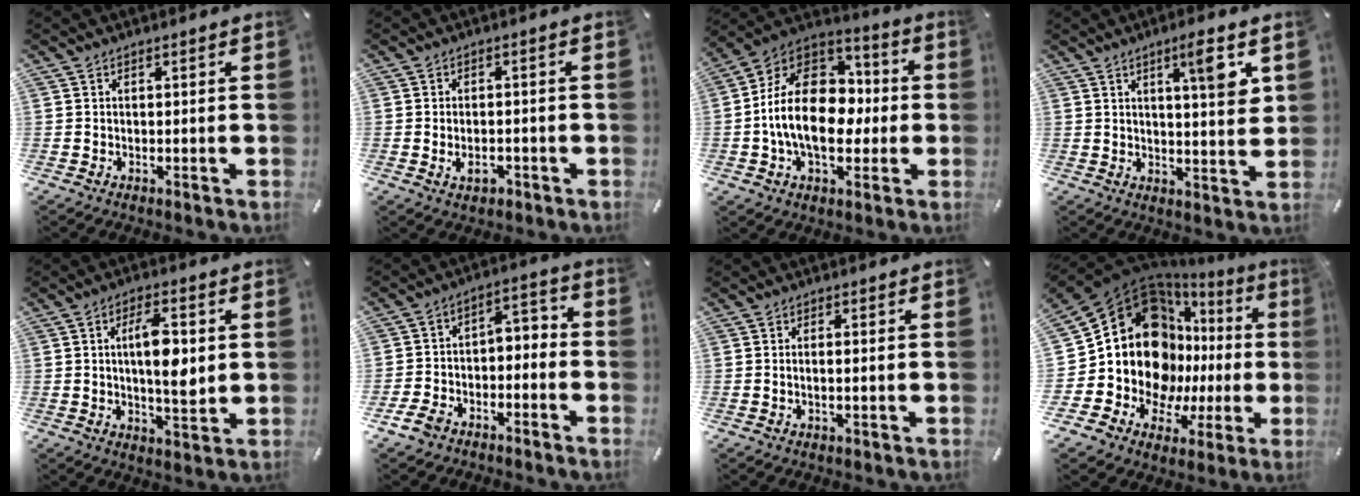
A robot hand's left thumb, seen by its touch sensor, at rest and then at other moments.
{"total": 3.6, "force": [-1.2, 2.4, 2.5], "torque": [-0.042, 0.000, -0.022]}
{"total": 20.4, "force": [-2.3, 14.2, 14.5], "torque": [-0.270, 0.014, -0.038]}
{"total": 8.2, "force": [3.8, 1.2, 7.2], "torque": [-0.098, -0.019, 0.051]}
{"total": 9.6, "force": [1.4, 3.6, 8.8], "torque": [-0.157, -0.009, 0.018]}
{"total": 6.9, "force": [-4.8, 4.5, 2.1], "torque": [-0.031, 0.030, -0.092]}
{"total": 1.5, "force": [-0.1, -0.1, 1.5], "torque": [-0.028, -0.006, -0.001]}
{"total": 19.0, "force": [3.7, 14.8, 11.3], "torque": [-0.213, -0.057, 0.074]}